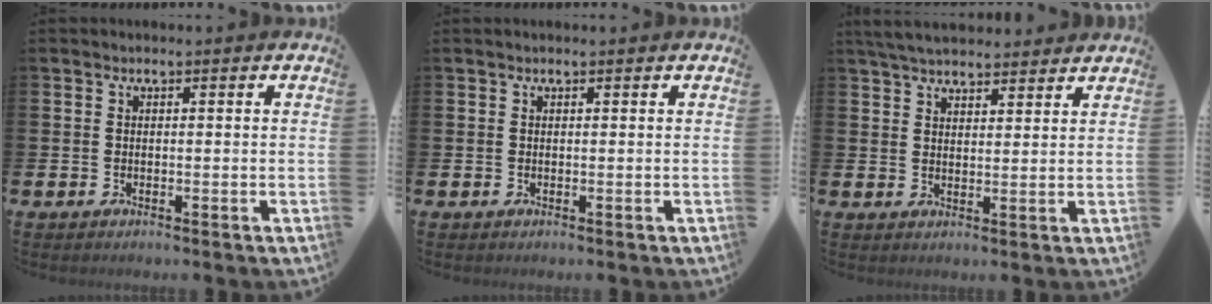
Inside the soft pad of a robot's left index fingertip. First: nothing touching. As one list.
[{"total": 0.0}, {"total": 4.9, "force": [4.7, 1.1, 1.0], "torque": [-0.032, -0.016, 0.086]}]